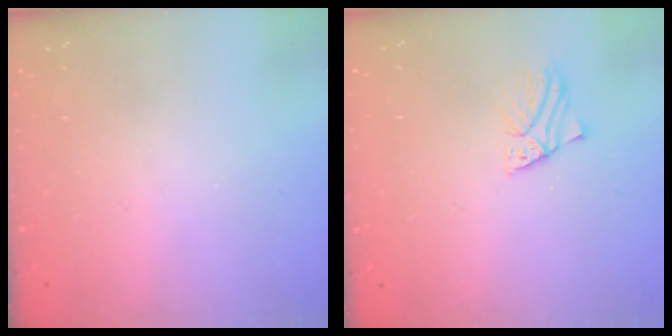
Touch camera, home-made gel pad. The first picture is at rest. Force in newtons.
{"total": 1.8, "press": 1.8, "slide": 0.1}